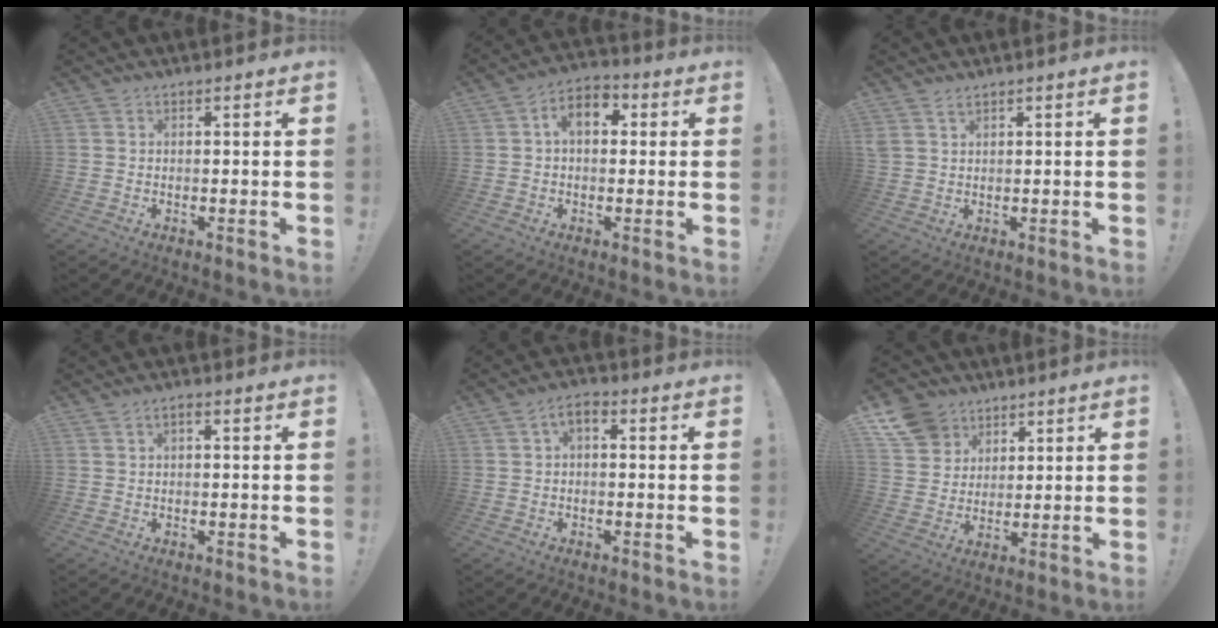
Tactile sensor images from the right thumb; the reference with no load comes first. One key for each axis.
{"total": 8.0, "fx": 2.0, "fy": 5.1, "fz": 5.7, "tx": -0.087, "ty": 0.006, "tz": 0.036}
{"total": 2.0, "fx": 1.5, "fy": 0.4, "fz": 1.4, "tx": -0.033, "ty": -0.003, "tz": 0.028}
{"total": 1.2, "fx": -0.1, "fy": 0.5, "fz": 1.0, "tx": -0.024, "ty": 0.006, "tz": -0.003}
{"total": 3.7, "fx": 0.1, "fy": 2.1, "fz": 3.0, "tx": -0.049, "ty": 0.006, "tz": 0.001}
{"total": 11.1, "fx": 6.5, "fy": 8.5, "fz": 2.8, "tx": -0.050, "ty": -0.039, "tz": 0.131}